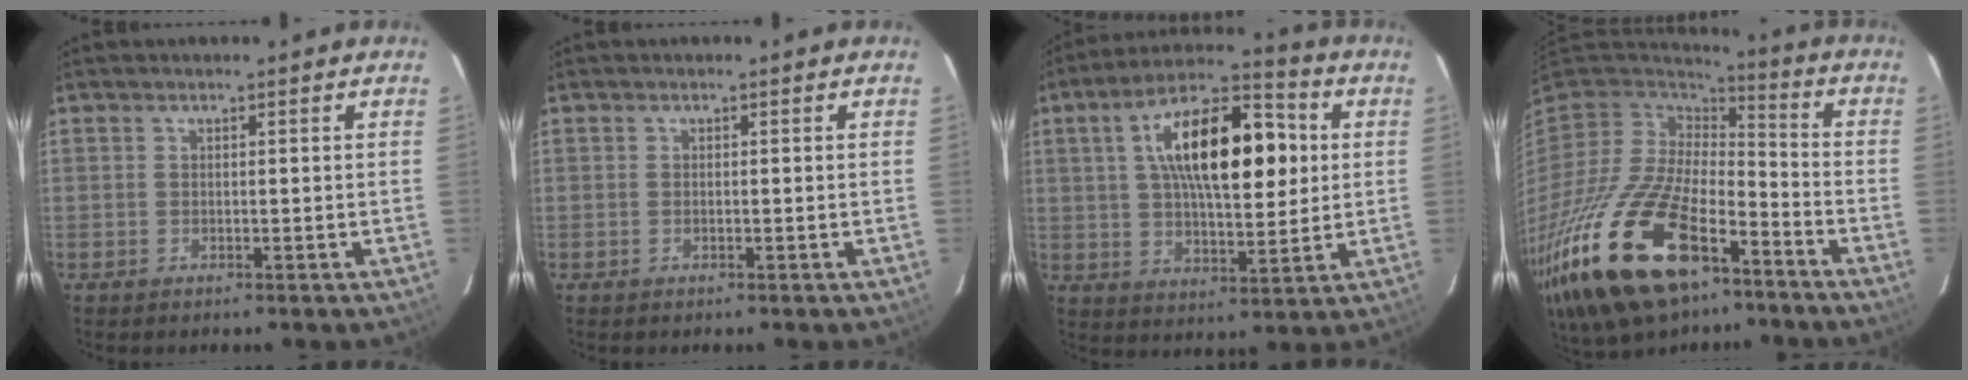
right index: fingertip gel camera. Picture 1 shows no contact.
{"total": 0.0}
{"total": 19.4, "force": [4.1, 8.2, 17.0], "torque": [-0.284, 0.034, 0.063]}
{"total": 29.6, "force": [-16.2, 14.0, 20.5], "torque": [-0.442, -0.049, -0.278]}